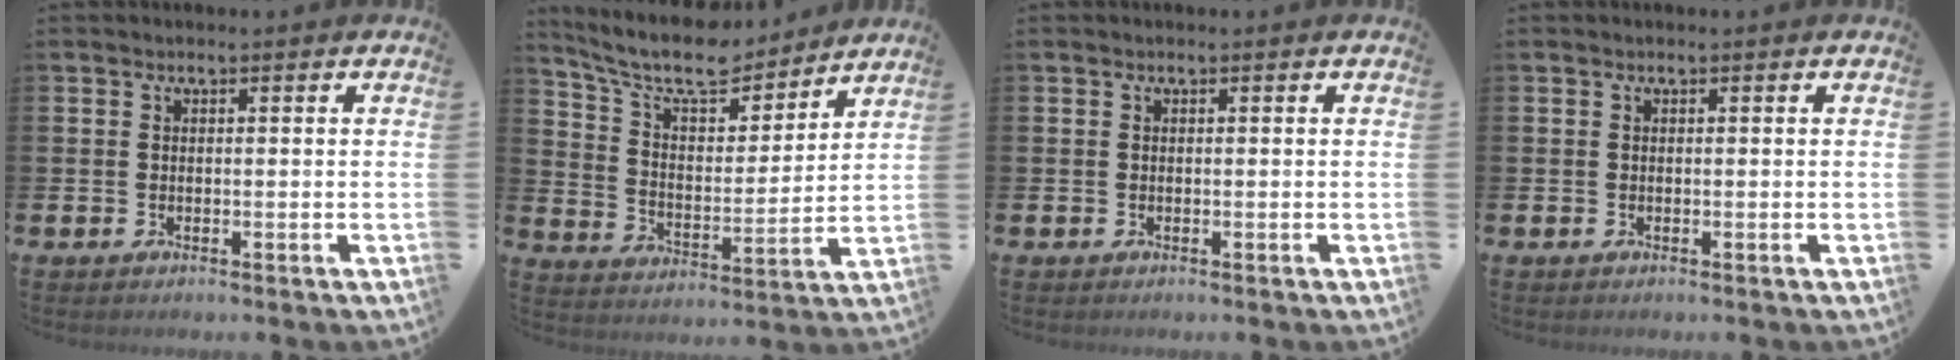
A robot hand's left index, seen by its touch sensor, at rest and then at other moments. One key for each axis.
{"total": 10.2, "fx": 9.1, "fy": 2.8, "fz": 3.7, "tx": -0.104, "ty": -0.059, "tz": 0.158}
{"total": 0.0}
{"total": 0.0}